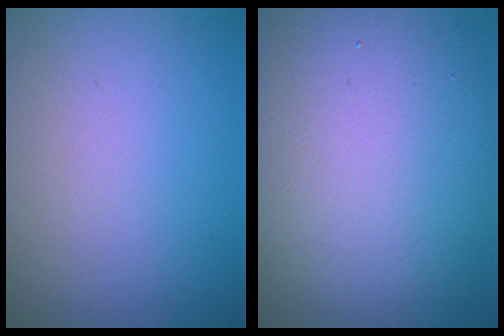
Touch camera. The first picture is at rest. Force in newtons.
{"total": 14.9, "press": 14.9, "slide": 0.8}